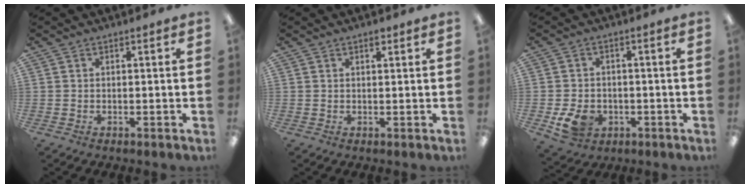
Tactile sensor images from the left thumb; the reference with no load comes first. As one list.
[{"total": 1.4, "force": [1.1, 0.4, 0.8], "torque": [-0.008, -0.003, 0.017]}, {"total": 7.0, "force": [-2.5, 5.4, 3.8], "torque": [-0.082, 0.007, -0.045]}]